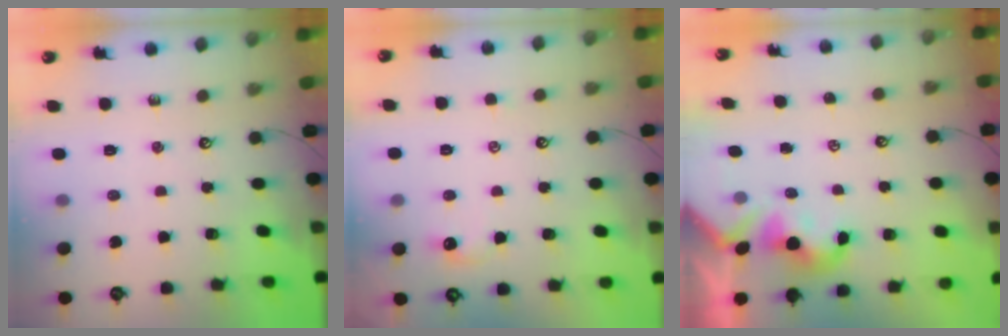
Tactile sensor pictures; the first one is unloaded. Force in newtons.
{"total": 1.6, "press": 1.5, "slide": 0.4}
{"total": 1.6, "press": 1.5, "slide": 0.6}